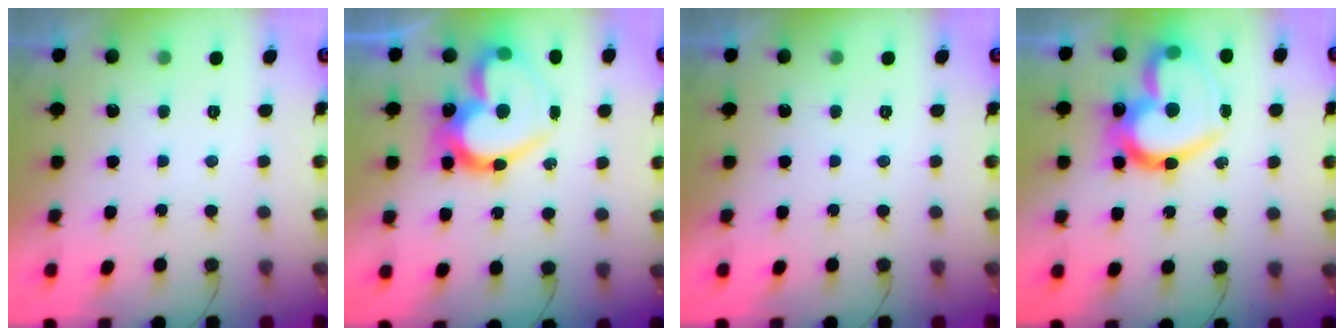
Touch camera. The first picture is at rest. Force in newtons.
{"total": 22.7, "press": 22.7, "slide": 1.8}
{"total": 0.0}
{"total": 25.5, "press": 25.4, "slide": 2.3}